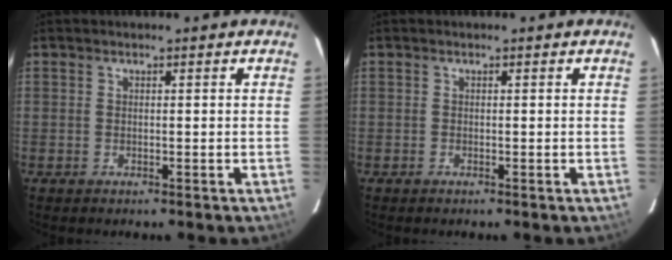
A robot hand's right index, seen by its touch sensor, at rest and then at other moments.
{"total": 0.0}